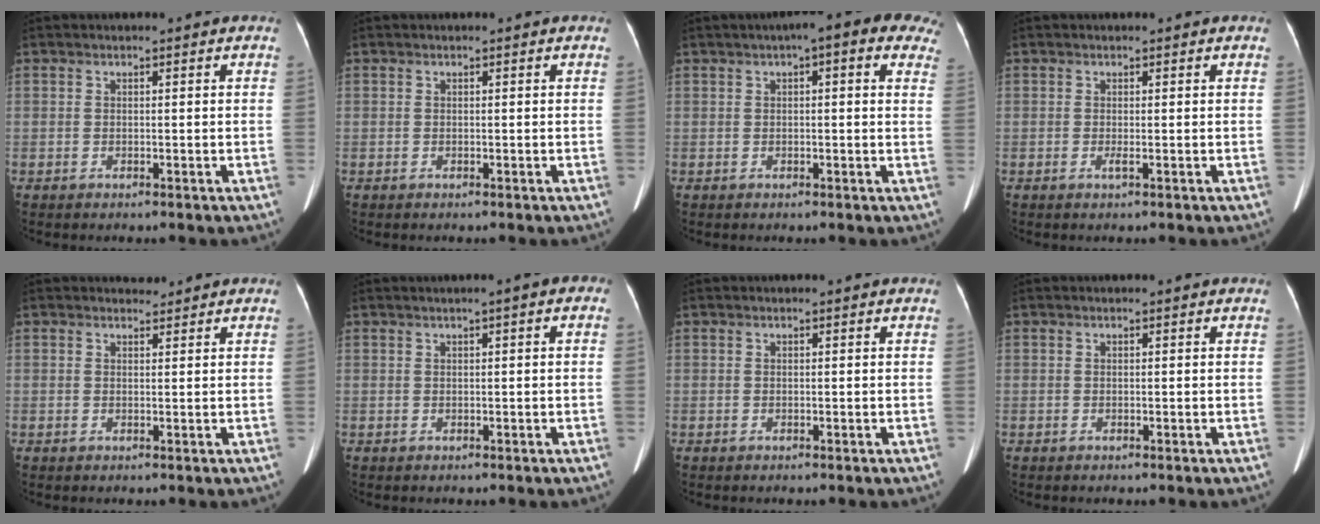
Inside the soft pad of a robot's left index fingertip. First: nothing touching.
{"total": 0.0}
{"total": 10.4, "force": [6.3, 2.7, 7.7], "torque": [-0.080, 0.027, 0.056]}
{"total": 0.6, "force": [-0.3, -0.1, 0.4], "torque": [-0.014, -0.007, -0.006]}
{"total": 1.1, "force": [1.0, 0.3, -0.3], "torque": [0.001, -0.003, 0.014]}
{"total": 1.9, "force": [0.4, 0.2, 1.8], "torque": [-0.022, 0.008, 0.003]}
{"total": 0.0}
{"total": 0.0}